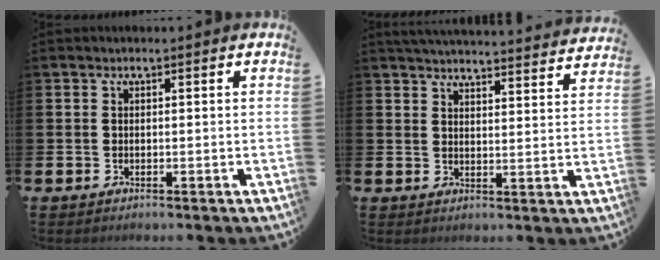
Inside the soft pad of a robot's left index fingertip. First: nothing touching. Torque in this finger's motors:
{"motor_torque": [0.93, -1.21, 0.02, 0.02]}